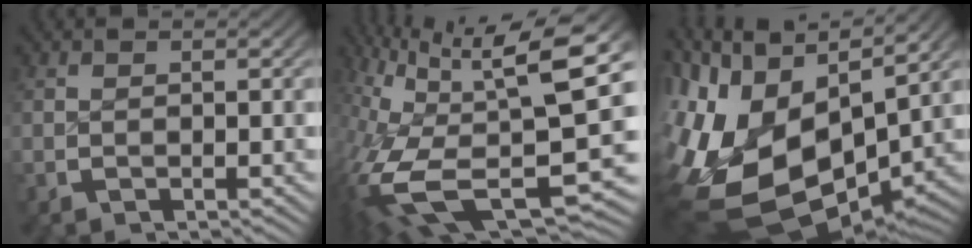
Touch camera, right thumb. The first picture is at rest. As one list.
[{"total": 15.5, "force": [-2.4, 8.1, 13.0], "torque": [-0.260, -0.066, 0.003]}, {"total": 20.6, "force": [-2.9, 14.1, 14.8], "torque": [-0.316, -0.073, -0.017]}]